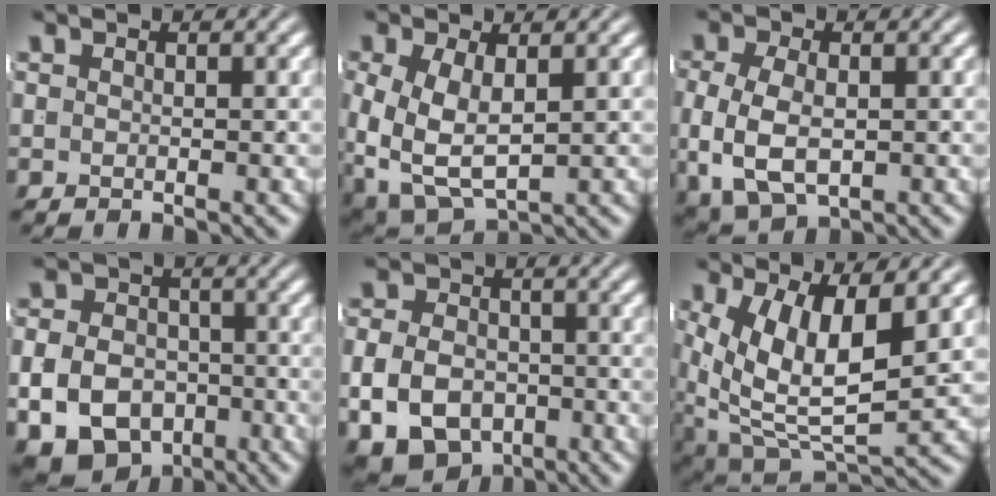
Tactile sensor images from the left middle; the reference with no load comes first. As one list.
[{"total": 7.5, "force": [-2.1, 5.5, 4.7], "torque": [-0.115, -0.054, -0.005]}, {"total": 6.1, "force": [-0.9, 4.3, 4.3], "torque": [-0.105, -0.026, 0.005]}, {"total": 12.5, "force": [-5.2, 10.5, 4.5], "torque": [-0.084, -0.047, -0.085]}, {"total": 9.6, "force": [-4.1, 7.6, 4.2], "torque": [-0.079, -0.041, -0.060]}, {"total": 10.4, "force": [-1.6, 7.1, 7.5], "torque": [-0.150, -0.063, 0.003]}]